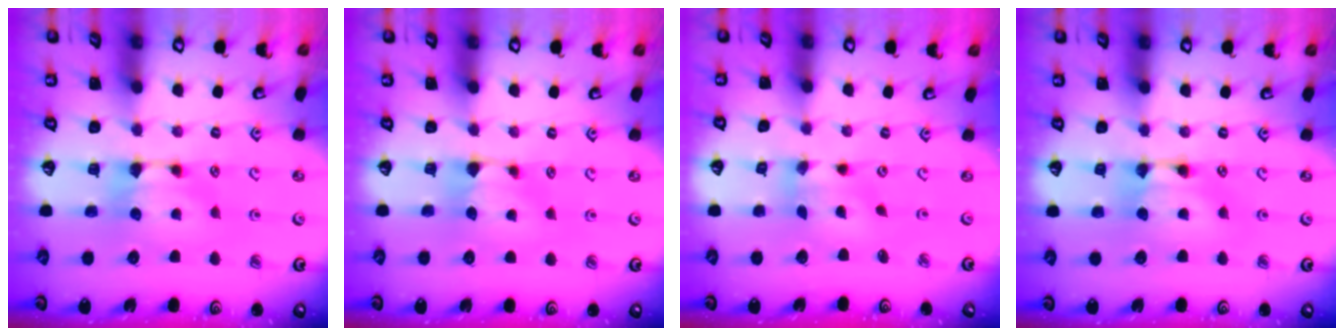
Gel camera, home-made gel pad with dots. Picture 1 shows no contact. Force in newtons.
{"total": 0.8, "press": 0.5, "slide": 0.6}
{"total": 2.7, "press": 2.3, "slide": 1.4}
{"total": 1.8, "press": 1.8, "slide": 0.1}